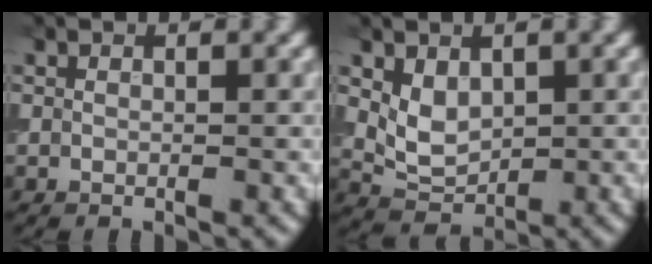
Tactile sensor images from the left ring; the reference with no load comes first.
{"total": 2.8, "force": [0.8, 2.0, 1.8], "torque": [-0.034, -0.006, 0.023]}